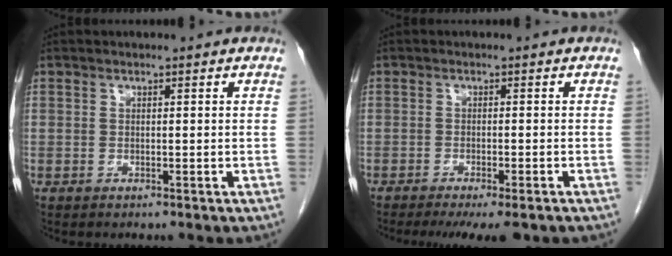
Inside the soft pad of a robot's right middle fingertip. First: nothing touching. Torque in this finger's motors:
{"motor_torque": [1.06, -0.74, 0.12, 0.02]}